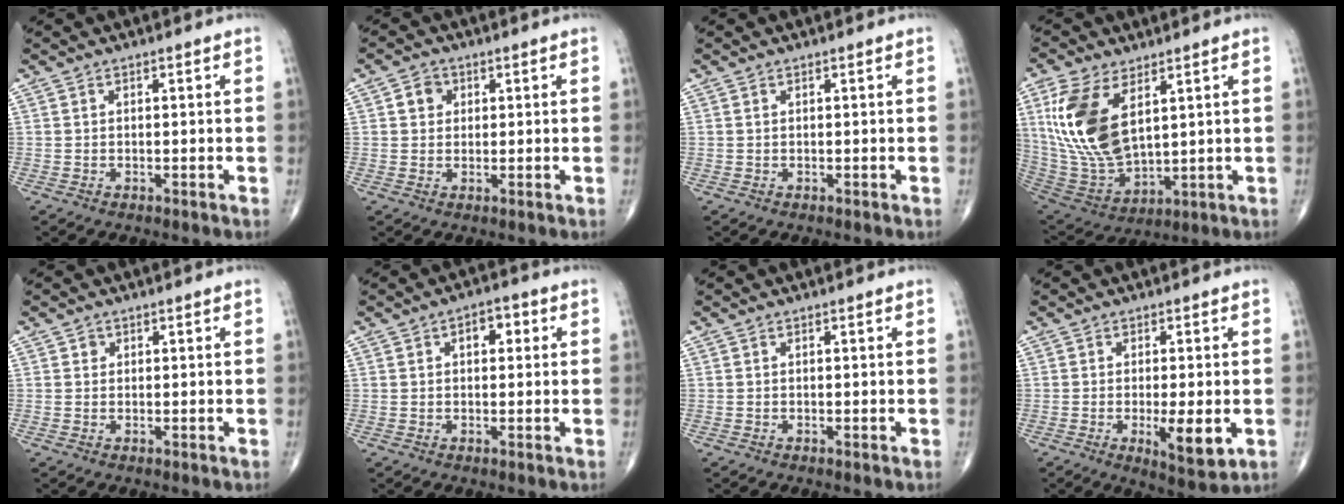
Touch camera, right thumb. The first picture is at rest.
{"total": 3.2, "force": [1.0, 2.8, 1.3], "torque": [-0.005, 0.000, 0.012]}
{"total": 0.0}
{"total": 17.4, "force": [5.9, 9.0, 13.6], "torque": [-0.275, -0.025, 0.128]}
{"total": 0.9, "force": [0.3, 0.8, 0.2], "torque": [0.004, 0.000, 0.003]}
{"total": 4.2, "force": [1.2, 2.5, 3.2], "torque": [-0.028, 0.008, 0.011]}
{"total": 0.0}
{"total": 7.7, "force": [-1.7, 2.2, 7.2], "torque": [-0.109, -0.020, -0.022]}